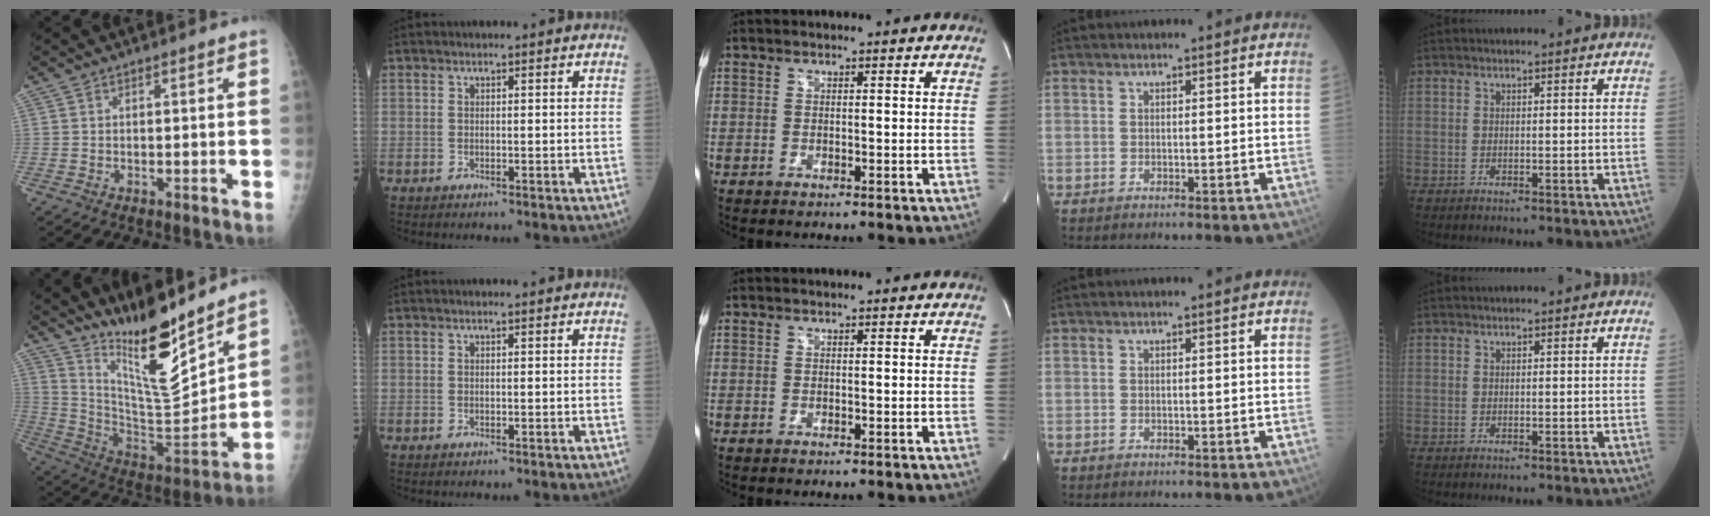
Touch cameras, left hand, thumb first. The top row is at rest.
{"thumb": {"total": 18.2, "force": [14.6, 2.5, 10.6], "torque": [-0.141, -0.107, 0.266]}, "index": {"total": 1.8, "force": [1.7, 0.2, 0.6], "torque": [-0.012, 0.009, 0.016]}}